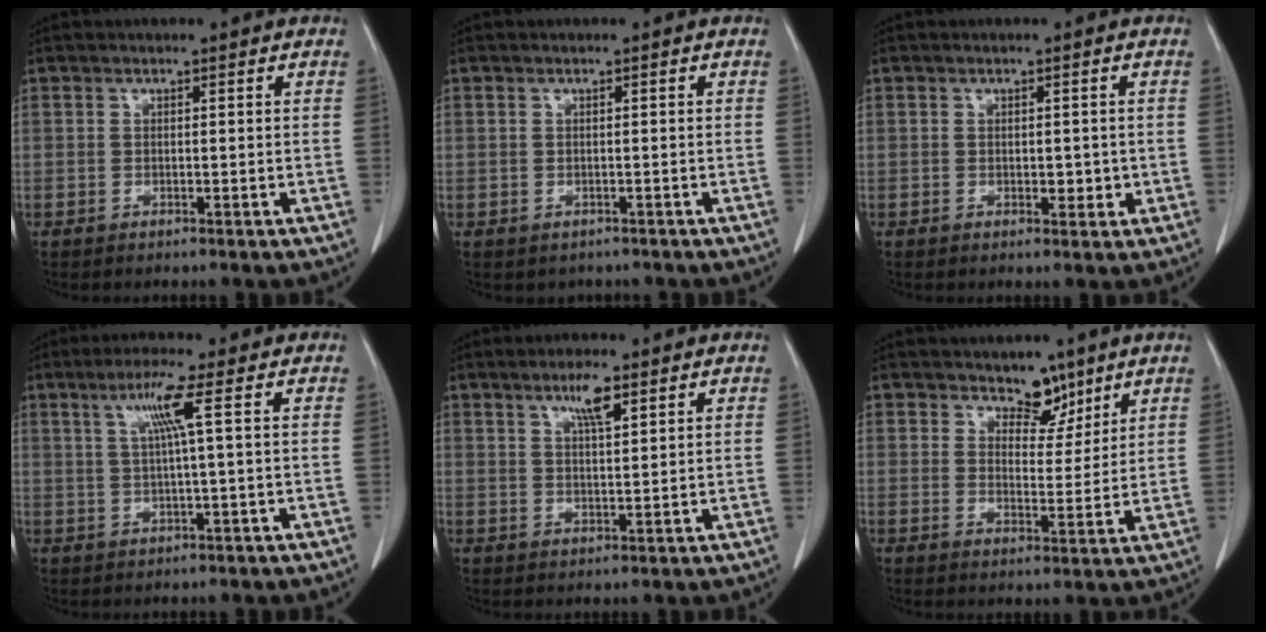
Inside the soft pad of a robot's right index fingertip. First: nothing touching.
{"total": 1.6, "force": [-0.8, 1.4, 0.1], "torque": [-0.004, 0.004, -0.008]}
{"total": 2.2, "force": [-0.2, 1.3, 1.7], "torque": [-0.018, -0.002, 0.002]}
{"total": 5.1, "force": [1.7, -1.1, 4.7], "torque": [-0.095, 0.005, 0.035]}
{"total": 4.3, "force": [2.6, 0.5, 3.4], "torque": [-0.062, 0.000, 0.045]}
{"total": 5.0, "force": [3.8, 2.6, 1.9], "torque": [-0.016, -0.007, 0.063]}